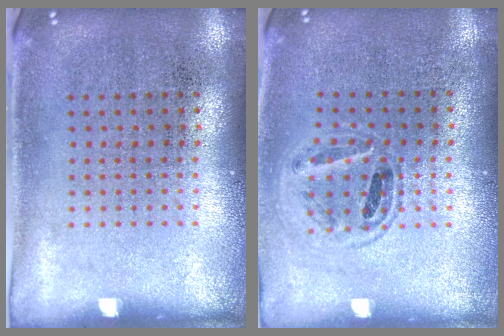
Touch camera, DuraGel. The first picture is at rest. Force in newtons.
{"total": 1.0, "press": 1.0, "slide": 0.3}